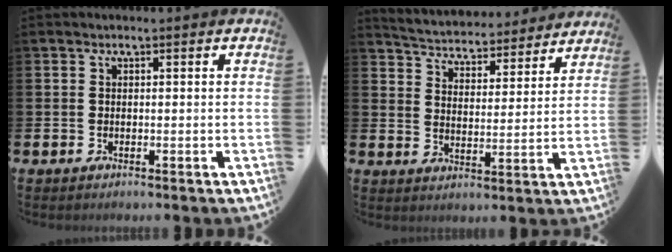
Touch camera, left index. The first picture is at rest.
{"total": 4.7, "force": [4.7, 0.9, 0.1], "torque": [-0.031, -0.042, 0.077]}